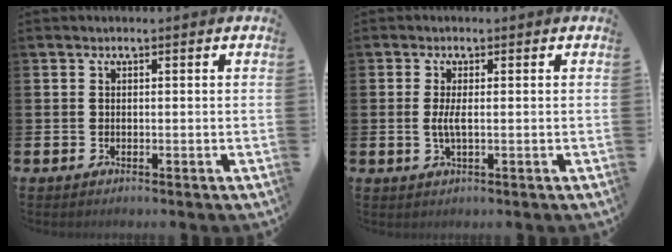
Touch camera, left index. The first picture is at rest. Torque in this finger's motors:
{"motor_torque": [0.59, 0.17, 0.05, 0.05]}